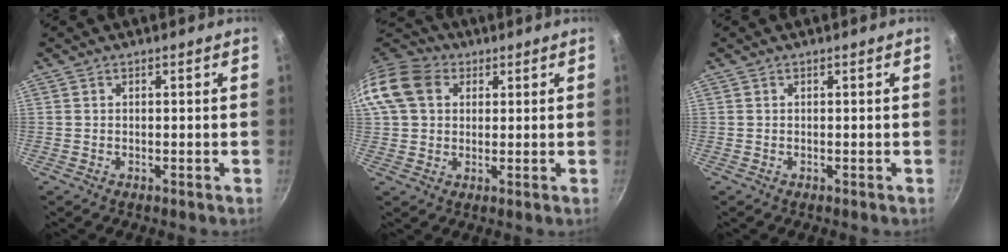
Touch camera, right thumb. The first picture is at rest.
{"total": 13.4, "force": [3.7, 10.5, 7.5], "torque": [-0.140, 0.022, 0.054]}
{"total": 0.0}